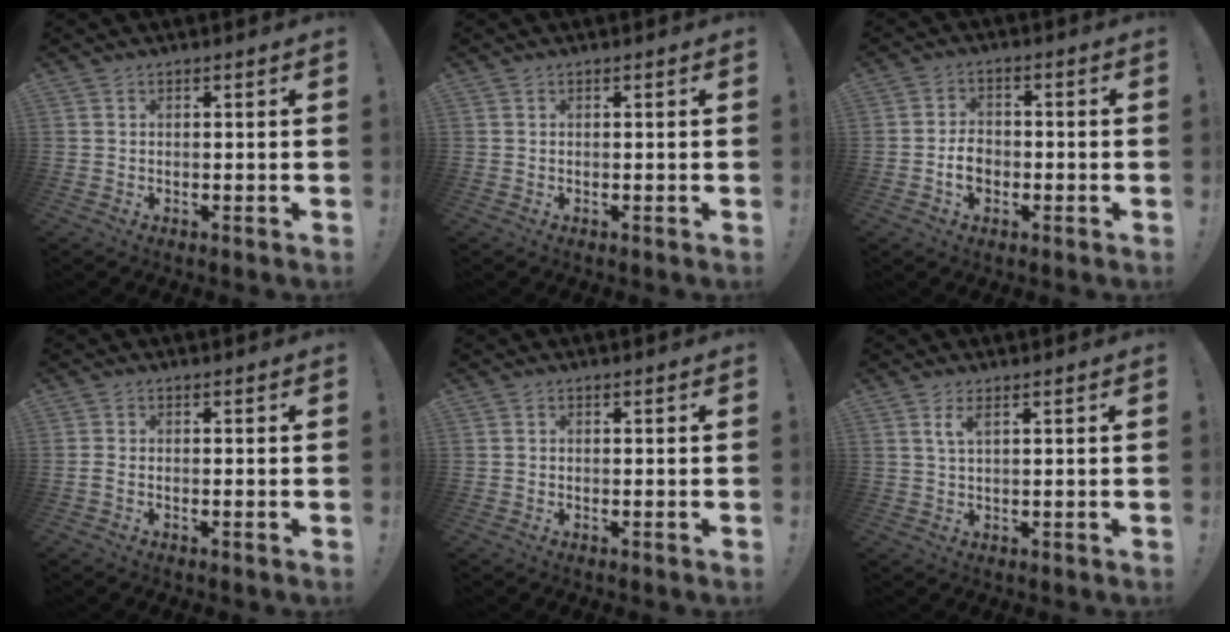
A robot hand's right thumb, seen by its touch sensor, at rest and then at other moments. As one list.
[{"total": 0.0}, {"total": 5.1, "force": [-1.7, 4.1, 2.5], "torque": [-0.038, 0.010, -0.030]}, {"total": 1.2, "force": [-0.6, 0.4, 0.9], "torque": [-0.021, 0.007, -0.009]}, {"total": 0.0}, {"total": 2.6, "force": [1.3, 0.4, 2.3], "torque": [-0.039, -0.001, 0.020]}]